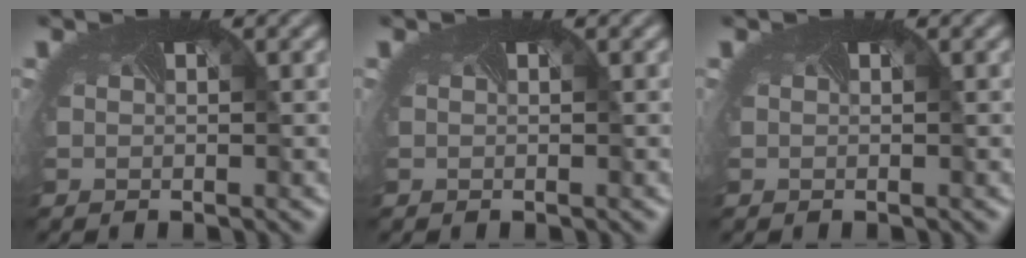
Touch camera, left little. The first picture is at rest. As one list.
[{"total": 0.0}, {"total": 0.0}]